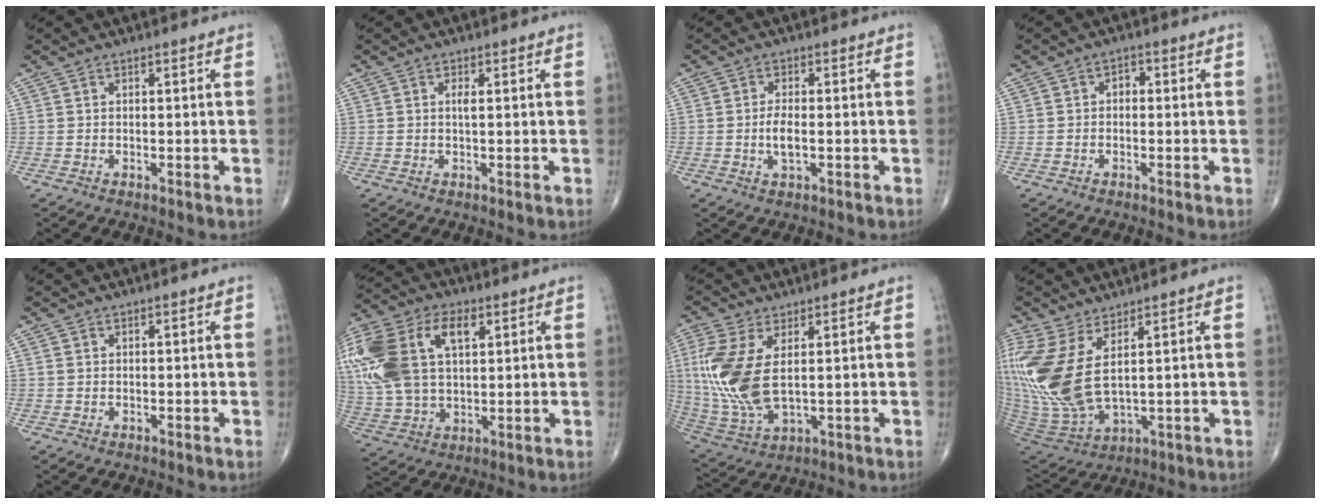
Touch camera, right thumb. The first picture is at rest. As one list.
[{"total": 1.3, "force": [0.3, 0.3, 1.2], "torque": [-0.026, 0.000, 0.004]}, {"total": 3.7, "force": [-0.5, 1.5, 3.3], "torque": [-0.062, 0.000, -0.010]}, {"total": 1.8, "force": [-0.2, 1.3, 1.2], "torque": [-0.007, 0.009, -0.011]}, {"total": 0.7, "force": [0.2, 0.5, 0.4], "torque": [-0.007, 0.004, 0.007]}, {"total": 25.6, "force": [7.6, 15.4, 19.0], "torque": [-0.453, 0.033, 0.147]}, {"total": 14.8, "force": [2.3, 7.2, 12.7], "torque": [-0.297, -0.013, 0.060]}, {"total": 15.9, "force": [4.1, 6.9, 13.8], "torque": [-0.329, -0.028, 0.099]}]